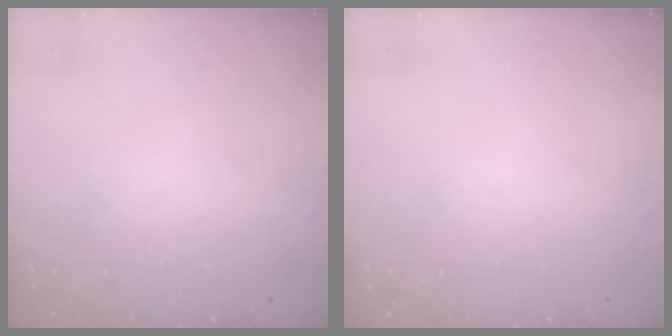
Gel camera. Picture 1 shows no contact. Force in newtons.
{"total": 0.0}